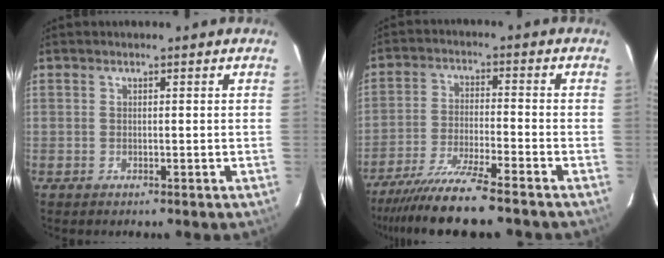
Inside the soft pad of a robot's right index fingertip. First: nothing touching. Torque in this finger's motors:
{"motor_torque": [1.20, -0.94, 0.62, 0.18]}